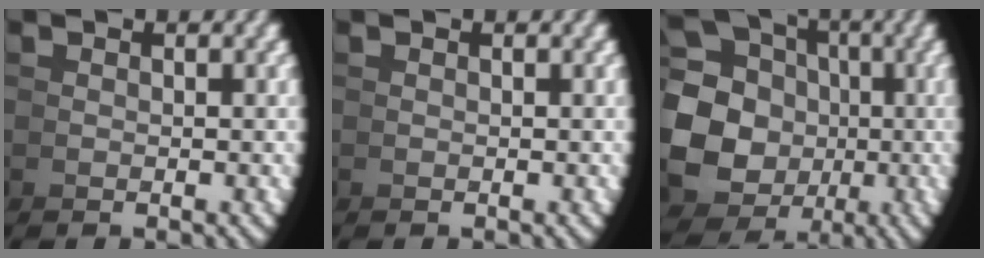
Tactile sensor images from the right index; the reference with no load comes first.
{"total": 0.0}
{"total": 14.6, "force": [0.2, 12.9, 6.7], "torque": [-0.141, -0.040, 0.000]}